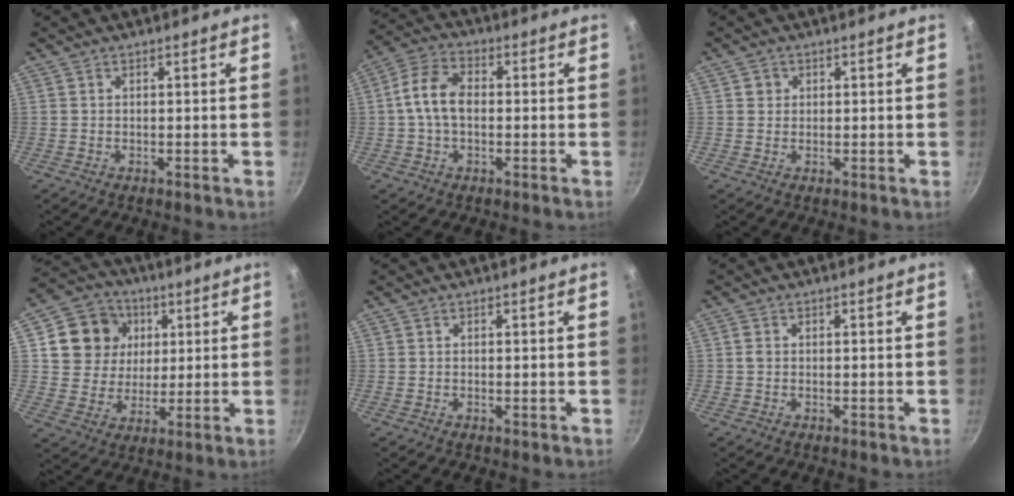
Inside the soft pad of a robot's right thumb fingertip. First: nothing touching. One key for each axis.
{"total": 8.9, "fx": 0.0, "fy": 5.6, "fz": 6.8, "tx": -0.127, "ty": 0.028, "tz": -0.011}
{"total": 1.9, "fx": 0.5, "fy": 1.8, "fz": 0.4, "tx": 0.003, "ty": 0.003, "tz": 0.005}
{"total": 13.0, "fx": 3.9, "fy": 11.4, "fz": 4.8, "tx": -0.061, "ty": 0.000, "tz": 0.065}
{"total": 0.0}
{"total": 1.2, "fx": 0.0, "fy": 0.9, "fz": 0.8, "tx": -0.017, "ty": 0.004, "tz": -0.001}